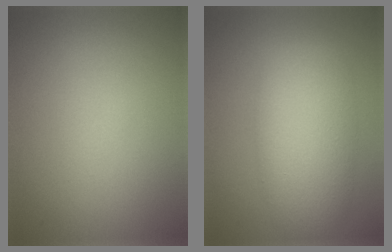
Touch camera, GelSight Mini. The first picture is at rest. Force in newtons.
{"total": 6.5, "press": 6.5, "slide": 0.3}